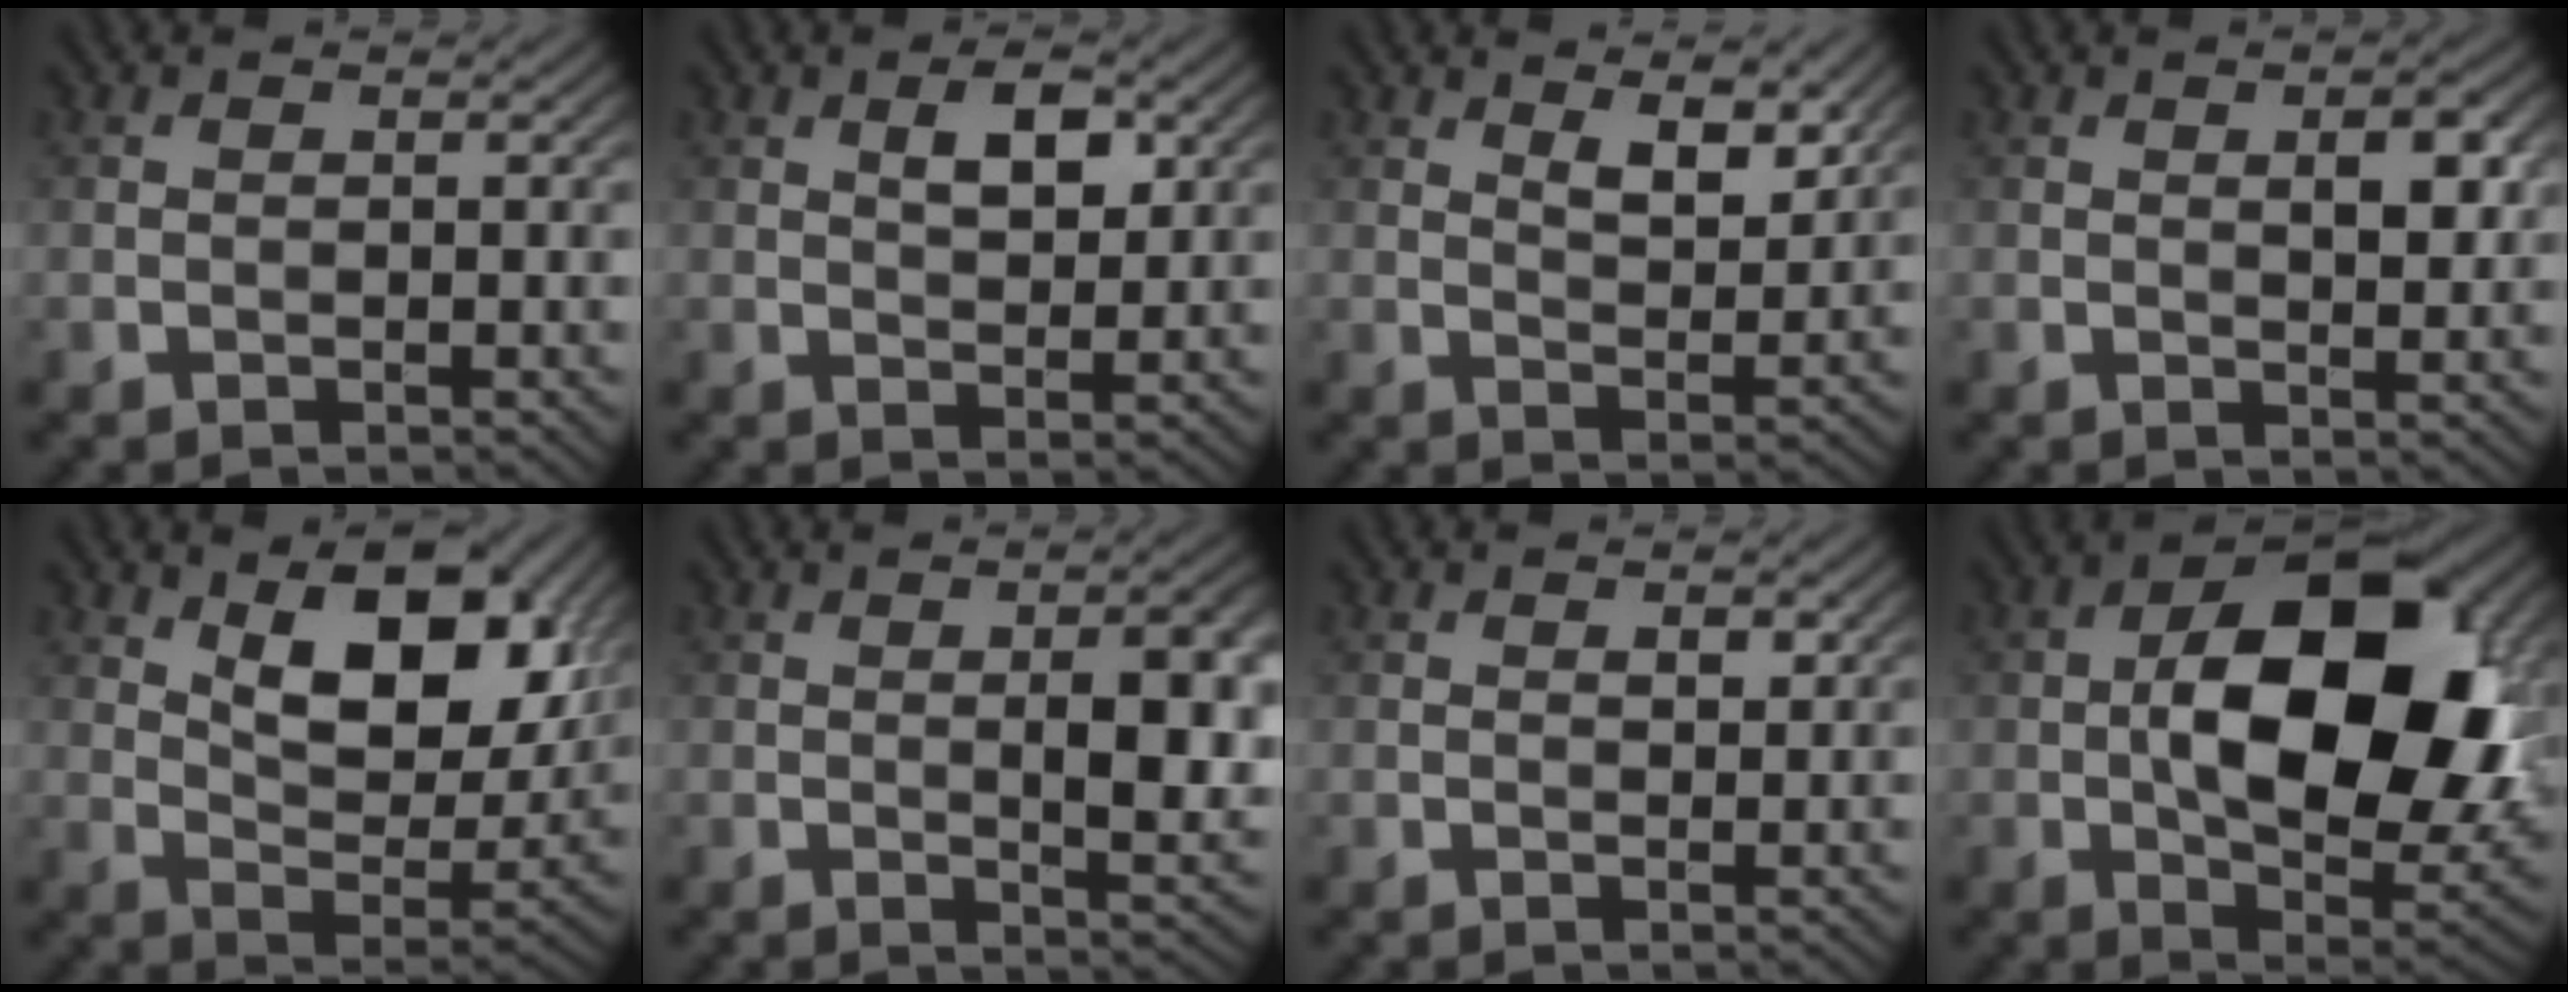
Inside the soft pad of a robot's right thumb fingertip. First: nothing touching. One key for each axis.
{"total": 4.0, "fx": 1.5, "fy": 1.9, "fz": 3.1, "tx": -0.057, "ty": 0.000, "tz": 0.028}
{"total": 5.0, "fx": 3.2, "fy": 2.0, "fz": 3.3, "tx": -0.060, "ty": -0.009, "tz": 0.057}
{"total": 3.5, "fx": 1.0, "fy": 1.6, "fz": 3.0, "tx": -0.049, "ty": 0.000, "tz": 0.016}
{"total": 13.8, "fx": 5.8, "fy": 7.0, "fz": 10.3, "tx": -0.161, "ty": -0.012, "tz": 0.096}
{"total": 7.7, "fx": 0.6, "fy": 2.9, "fz": 7.1, "tx": -0.102, "ty": 0.002, "tz": 0.013}
{"total": 1.2, "fx": 0.6, "fy": 0.6, "fz": 0.8, "tx": -0.010, "ty": -0.004, "tz": 0.011}
{"total": 16.6, "fx": 0.7, "fy": 9.2, "fz": 13.8, "tx": -0.212, "ty": -0.004, "tz": 0.014}